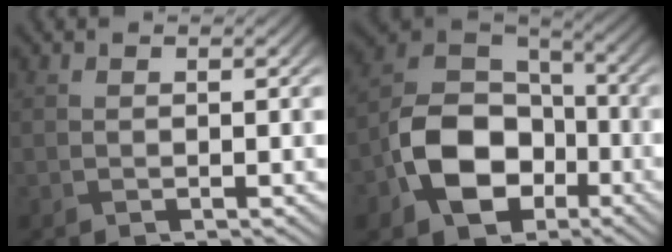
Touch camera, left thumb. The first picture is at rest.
{"total": 12.1, "force": [-4.4, 8.5, 7.4], "torque": [-0.157, -0.010, -0.097]}